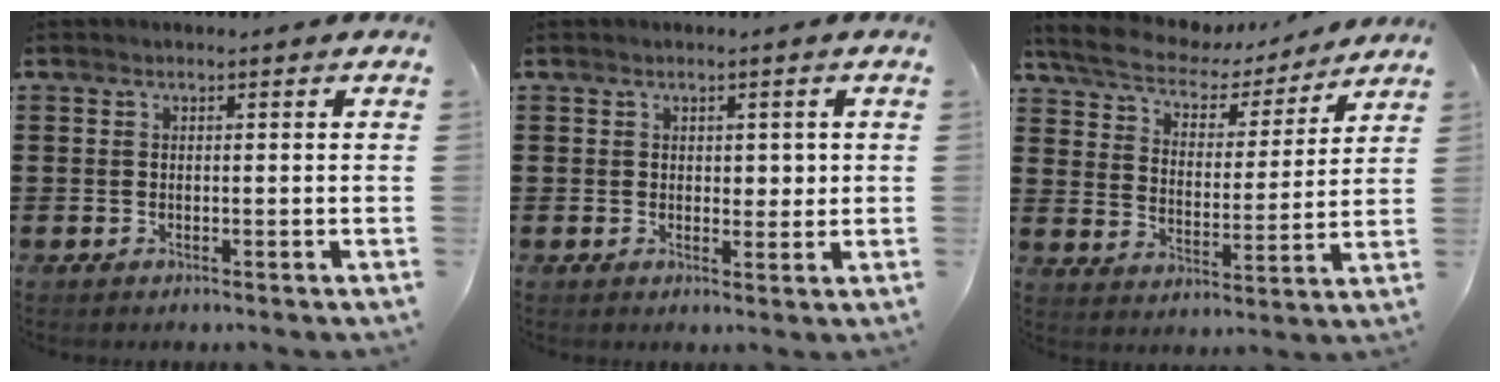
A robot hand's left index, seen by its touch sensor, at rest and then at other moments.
{"total": 2.0, "force": [0.9, 1.3, 1.2], "torque": [-0.011, 0.000, 0.012]}
{"total": 6.1, "force": [5.6, 1.8, 1.8], "torque": [-0.067, -0.033, 0.093]}